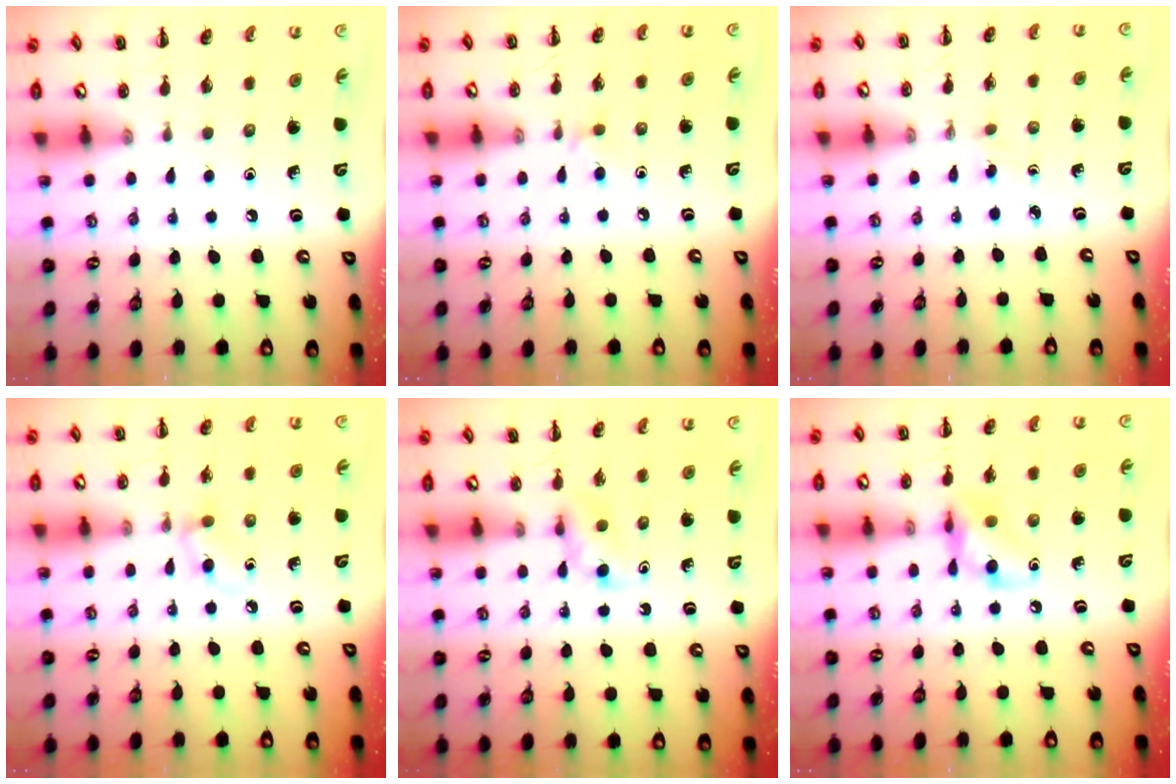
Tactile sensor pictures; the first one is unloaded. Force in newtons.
{"total": 4.8, "press": 4.6, "slide": 1.5}
{"total": 1.3, "press": 1.2, "slide": 0.6}
{"total": 3.9, "press": 3.6, "slide": 1.5}
{"total": 2.7, "press": 2.4, "slide": 1.1}
{"total": 9.1, "press": 9.1, "slide": 0.6}